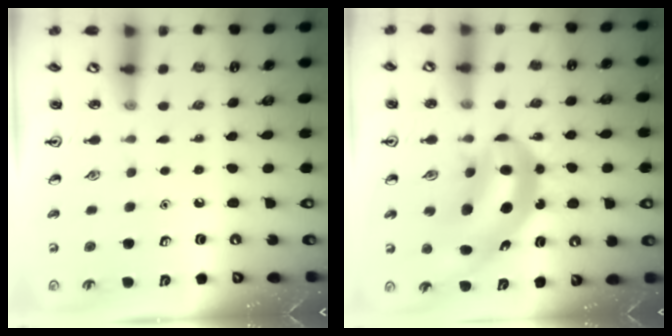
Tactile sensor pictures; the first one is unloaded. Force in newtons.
{"total": 11.7, "press": 11.1, "slide": 3.7}